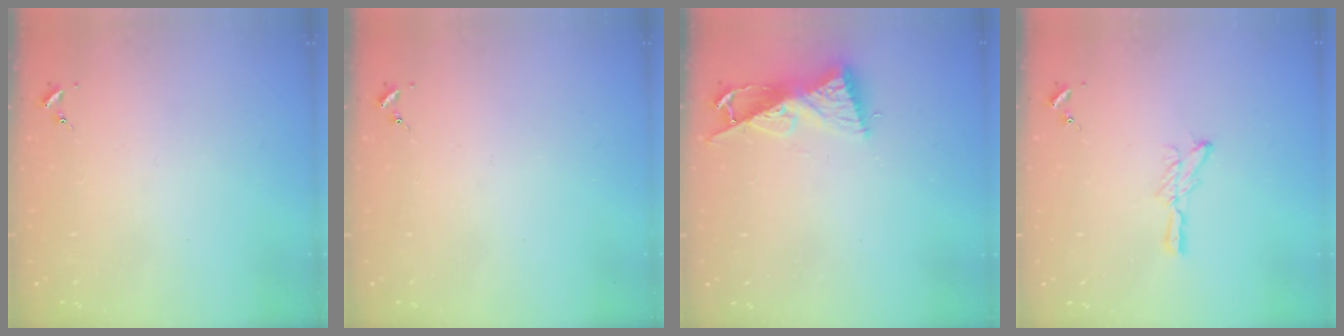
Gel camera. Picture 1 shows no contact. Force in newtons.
{"total": 0.0}
{"total": 8.9, "press": 8.9, "slide": 0.3}
{"total": 6.1, "press": 6.0, "slide": 0.7}